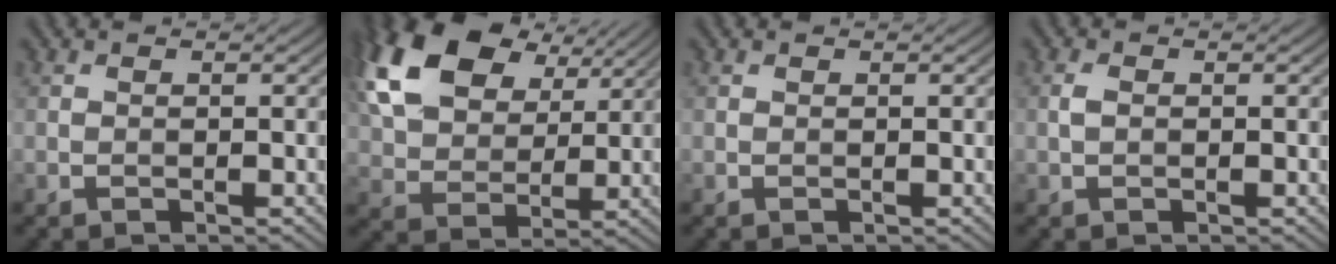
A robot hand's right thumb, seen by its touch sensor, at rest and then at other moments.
{"total": 16.4, "force": [7.9, 10.2, 10.1], "torque": [-0.237, 0.025, 0.147]}
{"total": 0.0}
{"total": 1.1, "force": [-0.1, 0.7, 0.9], "torque": [-0.023, 0.004, -0.003]}